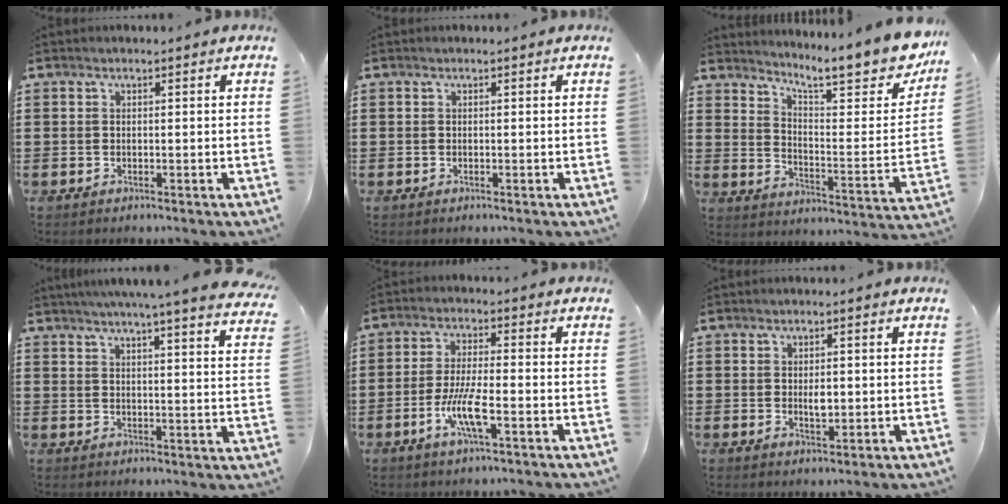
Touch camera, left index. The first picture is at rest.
{"total": 0.0}
{"total": 9.5, "force": [7.8, 1.6, 5.2], "torque": [-0.092, -0.063, 0.123]}
{"total": 4.7, "force": [4.2, -0.7, 2.0], "torque": [-0.050, -0.029, 0.069]}
{"total": 6.8, "force": [-2.6, 1.3, 6.1], "torque": [-0.134, -0.013, -0.055]}
{"total": 2.2, "force": [0.1, 0.9, 2.0], "torque": [-0.031, -0.002, -0.002]}